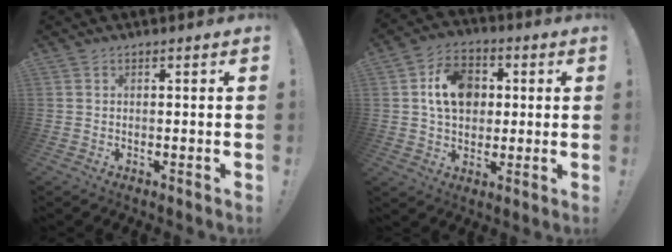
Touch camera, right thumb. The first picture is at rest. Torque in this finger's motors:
{"motor_torque": [0.63, 0.90, 0.53, -0.09, 0.06]}